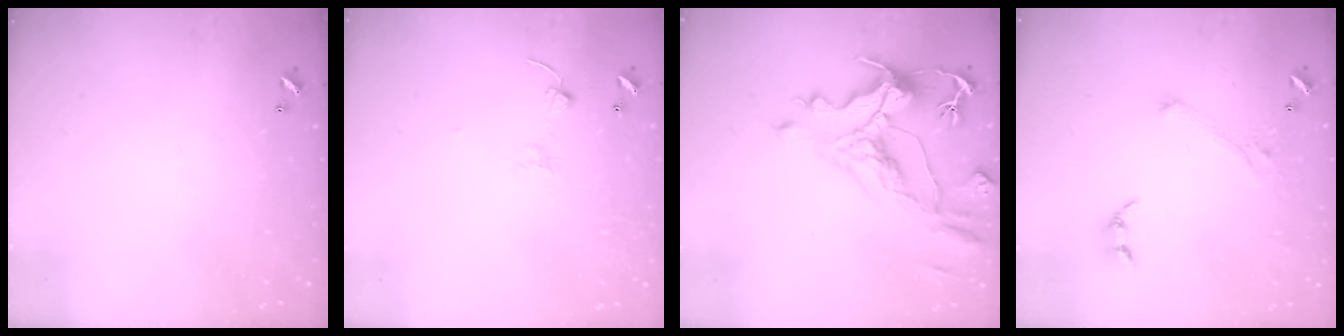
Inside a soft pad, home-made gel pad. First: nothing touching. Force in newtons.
{"total": 1.7, "press": 1.5, "slide": 0.7}
{"total": 4.6, "press": 4.2, "slide": 1.8}
{"total": 2.9, "press": 2.8, "slide": 0.8}